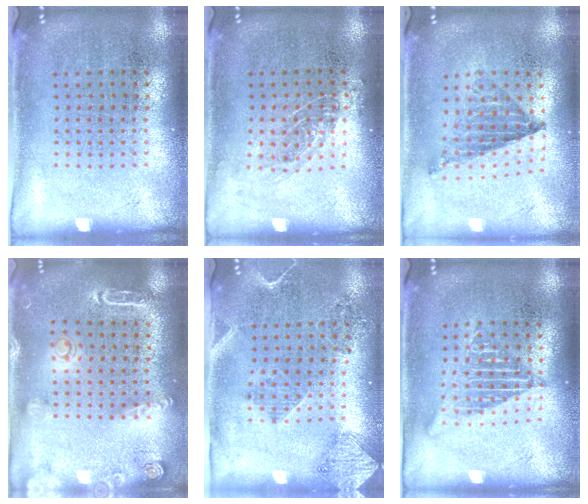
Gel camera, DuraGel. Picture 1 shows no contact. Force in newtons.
{"total": 0.9, "press": 0.8, "slide": 0.4}
{"total": 0.5, "press": 0.5, "slide": 0.1}
{"total": 1.8, "press": 1.8, "slide": 0.4}
{"total": 1.9, "press": 1.6, "slide": 0.9}
{"total": 1.7, "press": 1.7, "slide": 0.2}